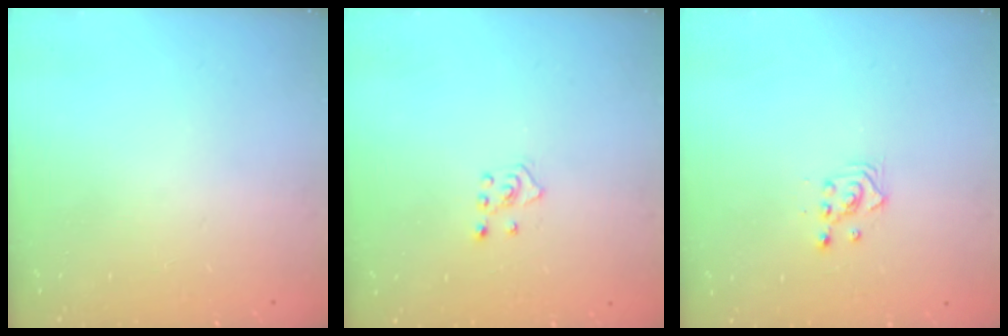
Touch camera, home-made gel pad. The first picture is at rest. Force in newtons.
{"total": 4.1, "press": 4.1, "slide": 0.5}
{"total": 2.3, "press": 2.3, "slide": 0.3}